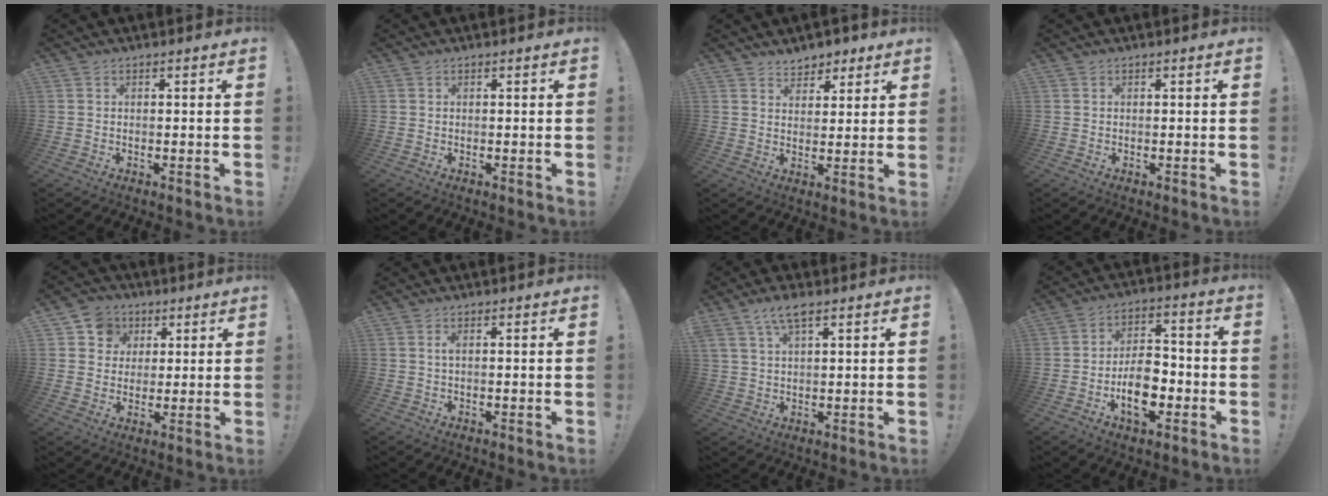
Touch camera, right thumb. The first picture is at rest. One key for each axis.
{"total": 0.0}
{"total": 5.5, "fx": 4.3, "fy": 3.3, "fz": 0.8, "tx": 0.004, "ty": -0.030, "tz": 0.080}
{"total": 0.0}
{"total": 8.0, "fx": 2.8, "fy": 7.3, "fz": 1.6, "tx": -0.017, "ty": -0.018, "tz": 0.057}
{"total": 1.2, "fx": 0.1, "fy": 0.0, "fz": 1.2, "tx": -0.023, "ty": 0.002, "tz": 0.001}
{"total": 6.3, "fx": 4.0, "fy": 2.0, "fz": 4.4, "tx": -0.083, "ty": -0.008, "tz": 0.074}
{"total": 12.5, "fx": -4.7, "fy": 7.2, "fz": 9.1, "tx": -0.160, "ty": 0.028, "tz": -0.081}